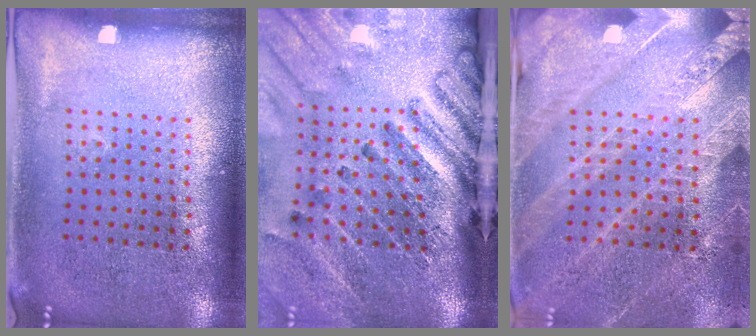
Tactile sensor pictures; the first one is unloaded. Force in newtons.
{"total": 3.5, "press": 2.9, "slide": 1.9}
{"total": 2.8, "press": 2.7, "slide": 0.7}